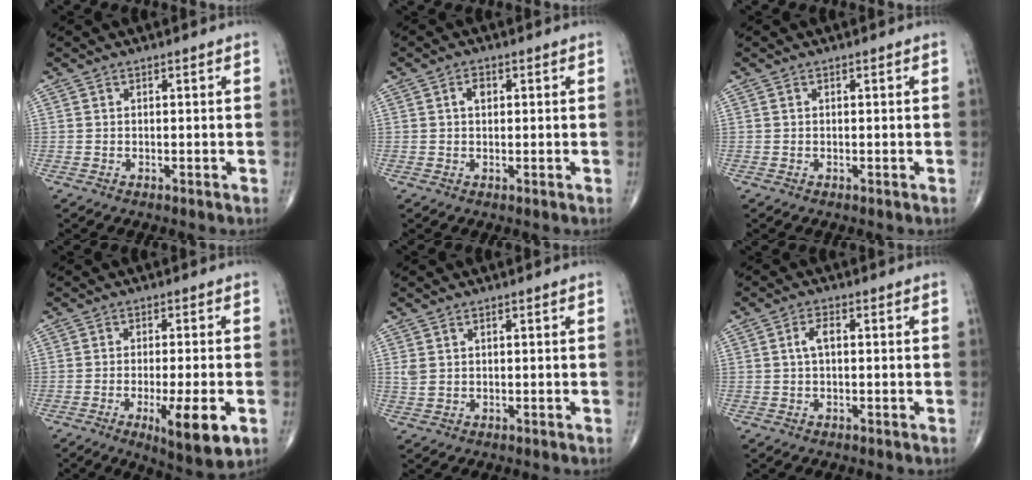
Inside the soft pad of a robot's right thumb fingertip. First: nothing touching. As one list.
[{"total": 2.1, "force": [0.5, 1.4, 1.5], "torque": [-0.024, 0.004, 0.007]}, {"total": 0.0}, {"total": 10.0, "force": [-3.5, 2.1, 9.1], "torque": [-0.139, -0.013, -0.049]}, {"total": 2.3, "force": [0.8, 1.3, 1.6], "torque": [-0.042, 0.006, 0.025]}, {"total": 2.7, "force": [0.3, 1.3, 2.3], "torque": [-0.049, 0.008, 0.002]}]